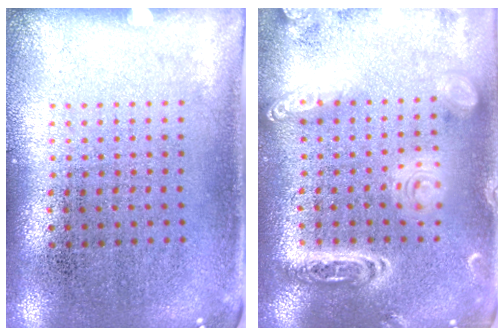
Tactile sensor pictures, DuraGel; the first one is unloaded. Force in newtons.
{"total": 2.8, "press": 2.8, "slide": 0.3}